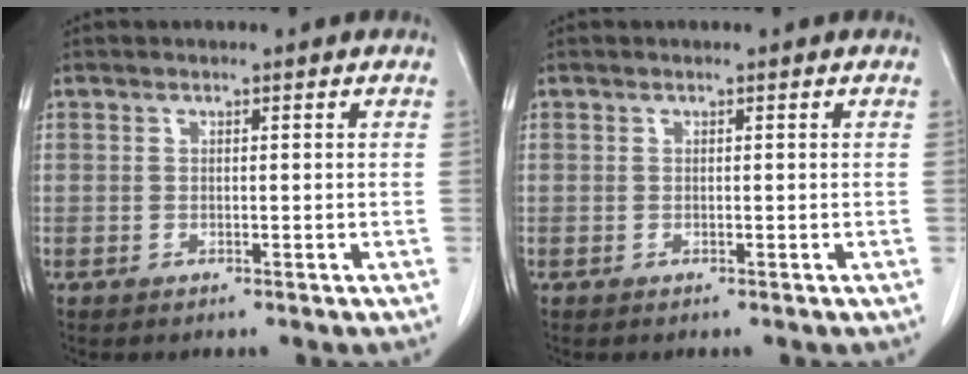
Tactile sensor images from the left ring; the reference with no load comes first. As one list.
[{"total": 0.0}]